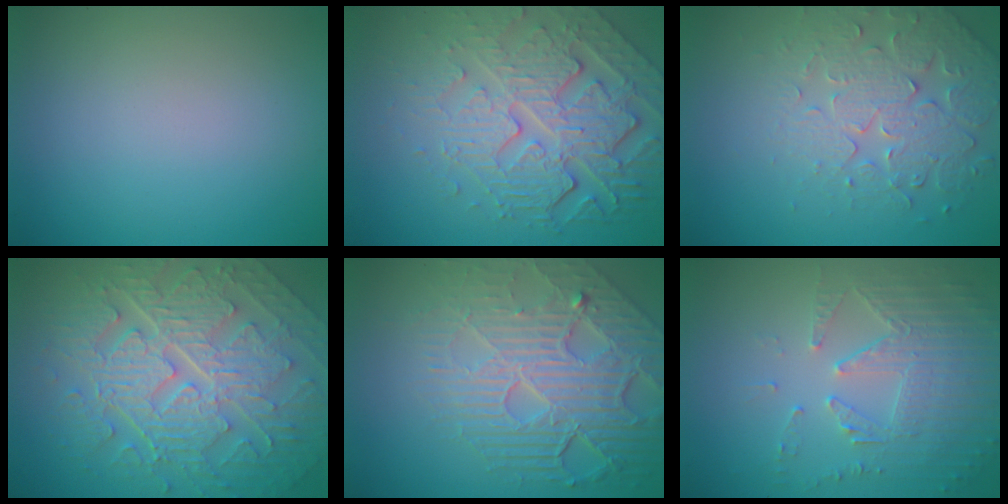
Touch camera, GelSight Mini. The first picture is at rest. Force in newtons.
{"total": 7.6, "press": 5.4, "slide": 5.3}
{"total": 4.2, "press": 4.0, "slide": 1.2}
{"total": 10.2, "press": 6.8, "slide": 7.5}
{"total": 8.5, "press": 5.8, "slide": 6.2}
{"total": 5.6, "press": 3.7, "slide": 4.2}